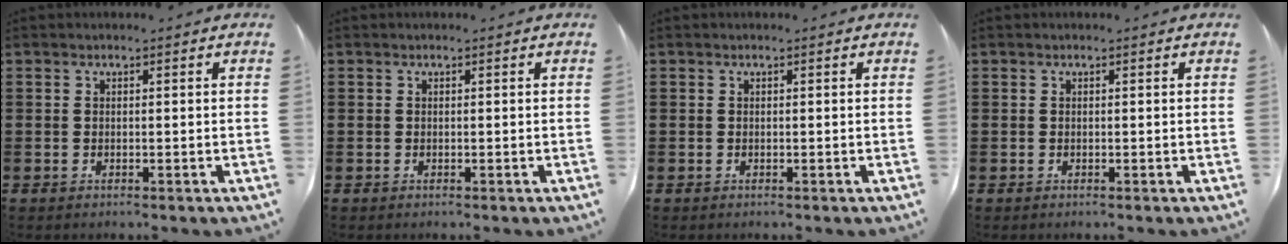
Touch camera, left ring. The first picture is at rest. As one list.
[{"total": 0.0}, {"total": 0.0}, {"total": 0.0}]